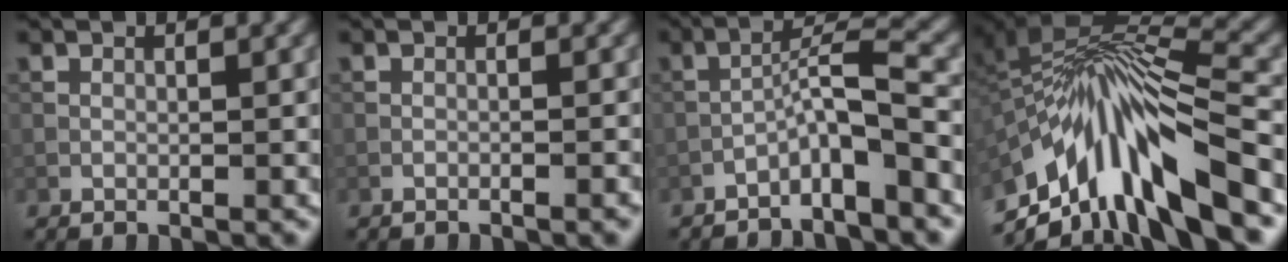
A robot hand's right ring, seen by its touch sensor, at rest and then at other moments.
{"total": 1.2, "force": [-0.8, 0.1, 0.9], "torque": [-0.014, 0.007, -0.020]}
{"total": 4.3, "force": [-2.8, 0.4, 3.3], "torque": [-0.057, 0.022, -0.055]}
{"total": 13.9, "force": [-6.8, 4.3, 11.3], "torque": [-0.205, 0.013, -0.102]}